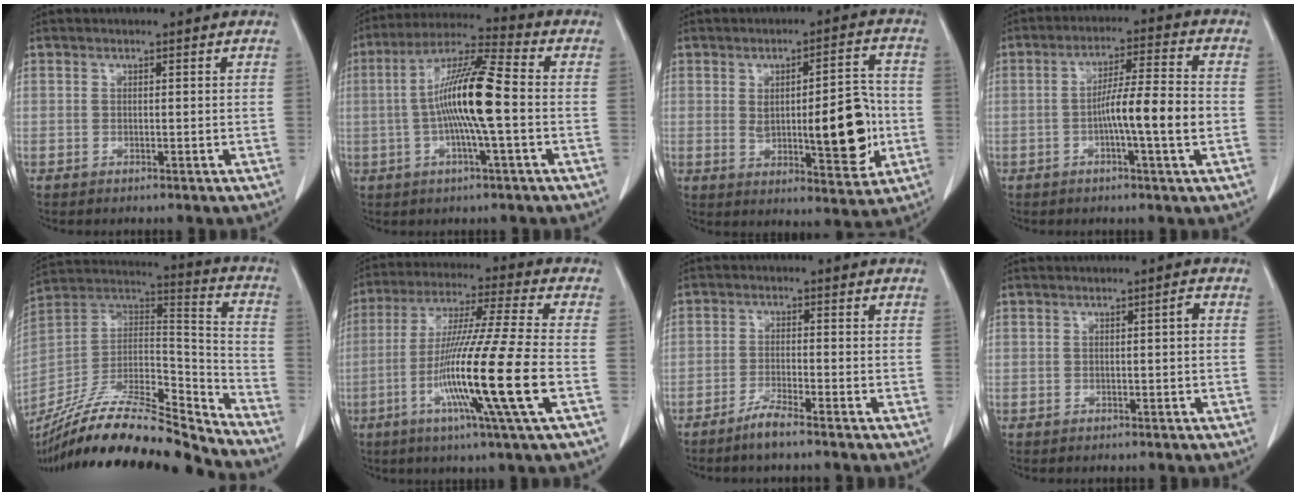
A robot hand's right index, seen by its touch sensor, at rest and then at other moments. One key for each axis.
{"total": 12.4, "fx": -1.1, "fy": 0.4, "fz": 12.3, "tx": -0.234, "ty": 0.011, "tz": -0.029}
{"total": 12.7, "fx": -0.9, "fy": 3.7, "fz": 12.1, "tx": -0.169, "ty": 0.005, "tz": 0.000}
{"total": 9.0, "fx": -1.9, "fy": -0.1, "fz": 8.8, "tx": -0.148, "ty": 0.007, "tz": -0.036}
{"total": 25.9, "fx": -23.0, "fy": 3.4, "fz": 11.5, "tx": -0.200, "ty": 0.013, "tz": -0.383}
{"total": 17.2, "fx": -5.0, "fy": -2.0, "fz": 16.4, "tx": -0.313, "ty": -0.024, "tz": -0.102}
{"total": 3.4, "fx": -2.8, "fy": -0.2, "fz": 2.0, "tx": -0.043, "ty": -0.005, "tz": -0.058}
{"total": 1.0, "fx": 0.0, "fy": 0.1, "fz": 1.0, "tx": -0.014, "ty": 0.002, "tz": 0.000}